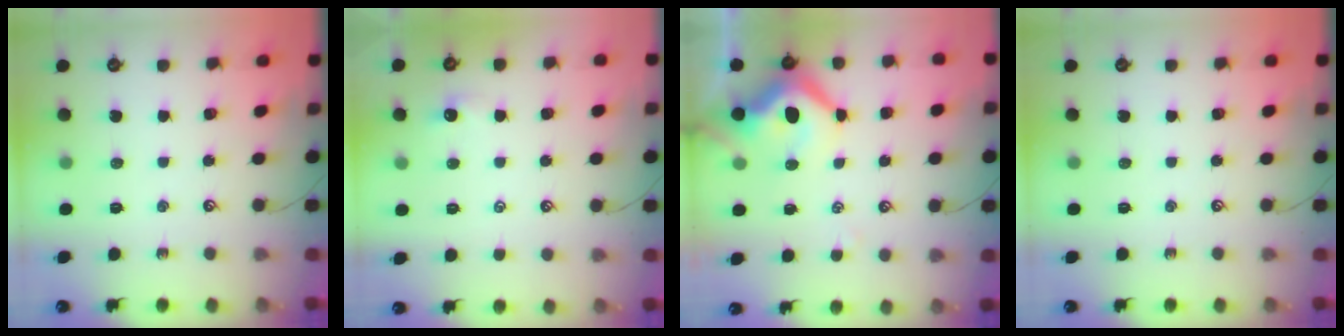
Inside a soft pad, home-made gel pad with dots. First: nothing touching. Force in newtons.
{"total": 2.1, "press": 2.1, "slide": 0.3}
{"total": 9.9, "press": 9.8, "slide": 1.6}
{"total": 0.0}